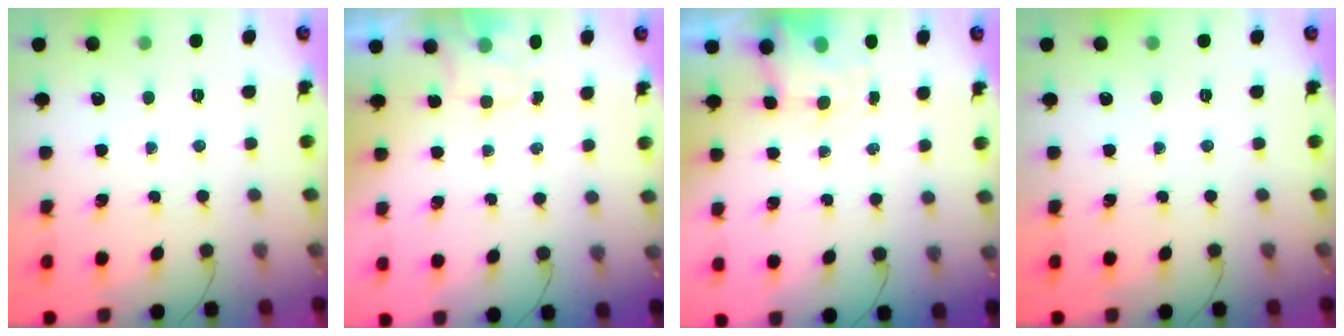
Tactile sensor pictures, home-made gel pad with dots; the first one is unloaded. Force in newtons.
{"total": 2.0, "press": 1.6, "slide": 1.2}
{"total": 4.4, "press": 4.3, "slide": 1.0}
{"total": 0.0}